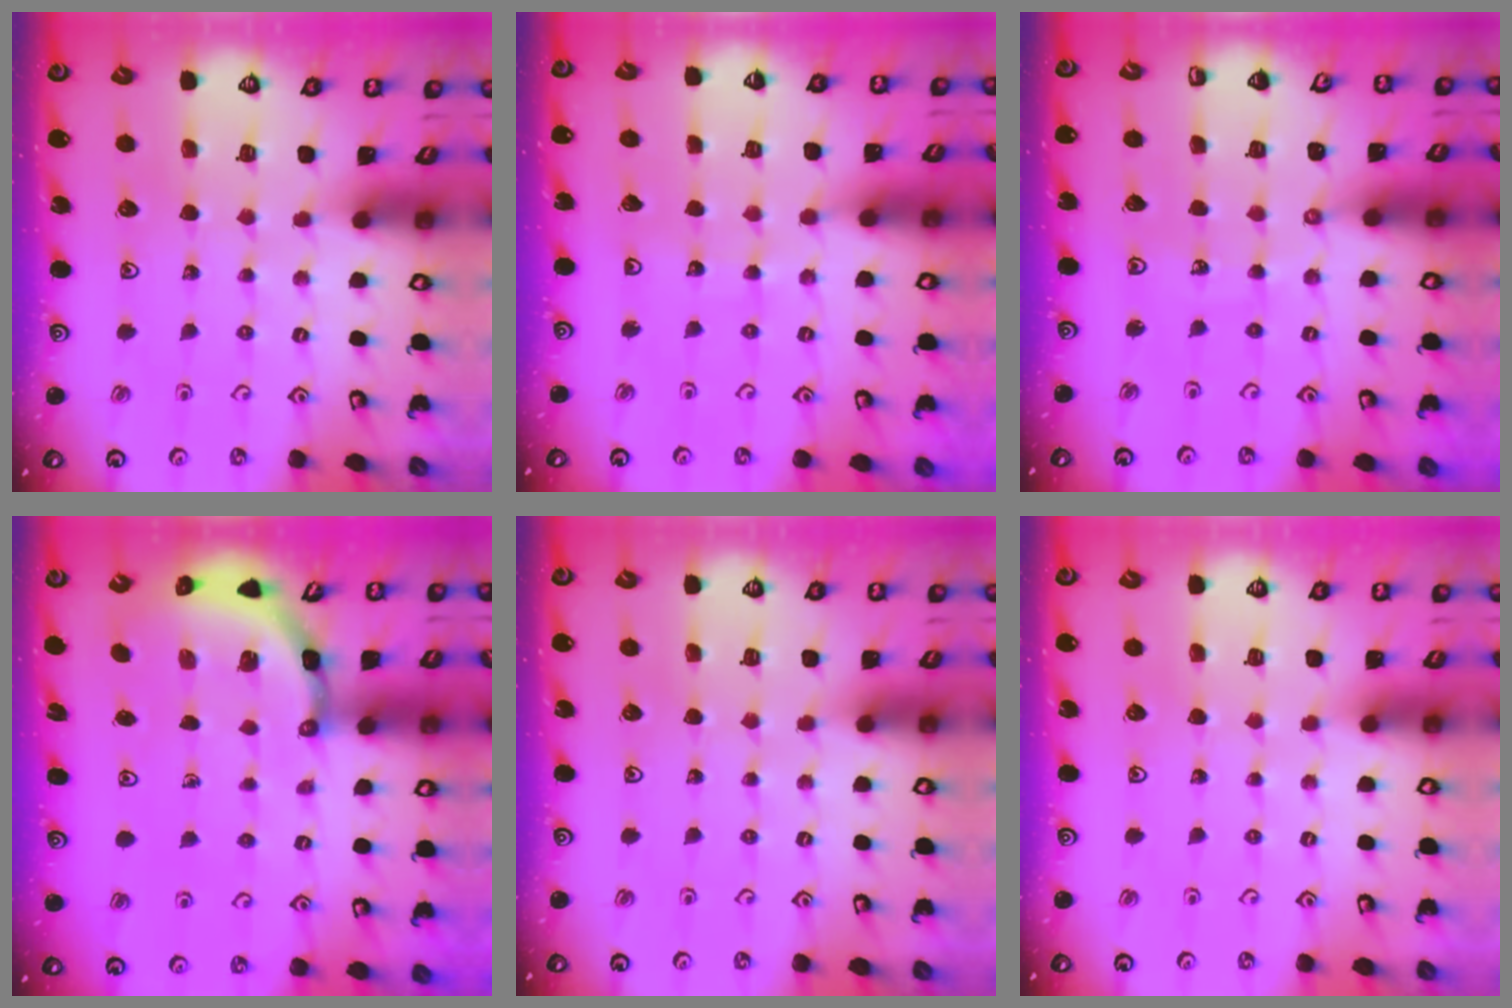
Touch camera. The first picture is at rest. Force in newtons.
{"total": 6.1, "press": 6.0, "slide": 0.7}
{"total": 4.2, "press": 4.2, "slide": 0.4}
{"total": 4.1, "press": 3.9, "slide": 1.3}
{"total": 0.0}
{"total": 0.0}